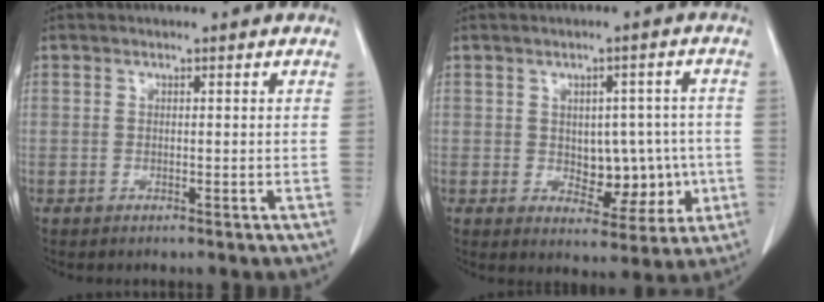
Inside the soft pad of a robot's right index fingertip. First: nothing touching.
{"total": 6.8, "force": [-0.4, 4.2, 5.3], "torque": [-0.058, 0.009, 0.007]}